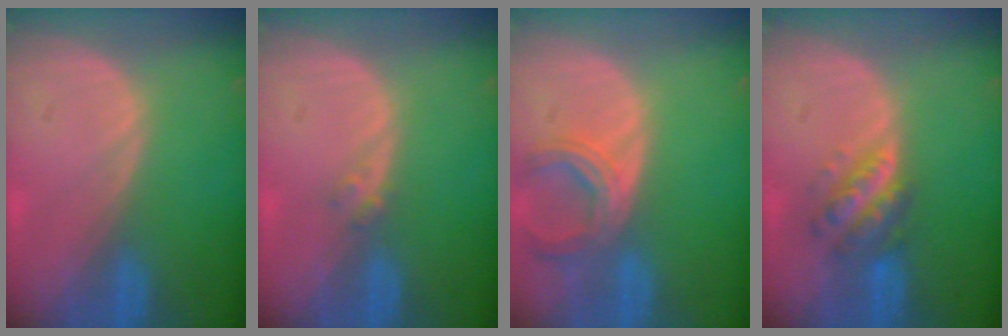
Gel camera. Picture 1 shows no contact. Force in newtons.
{"total": 1.4, "press": 1.2, "slide": 0.7}
{"total": 6.0, "press": 5.6, "slide": 2.3}
{"total": 5.8, "press": 5.3, "slide": 2.4}